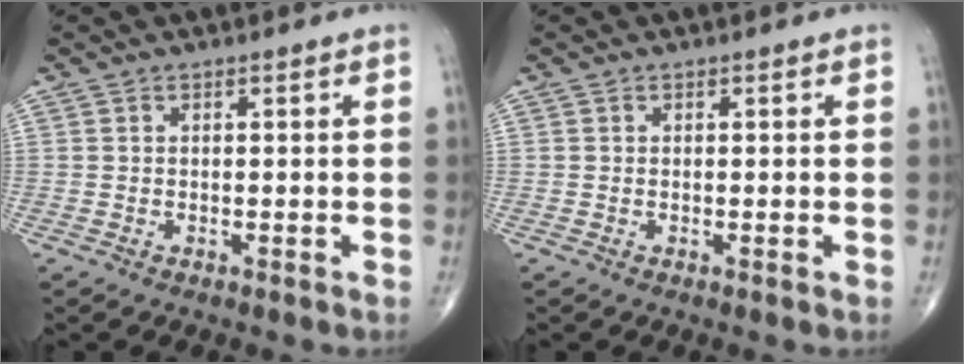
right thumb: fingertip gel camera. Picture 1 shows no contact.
{"total": 0.0}